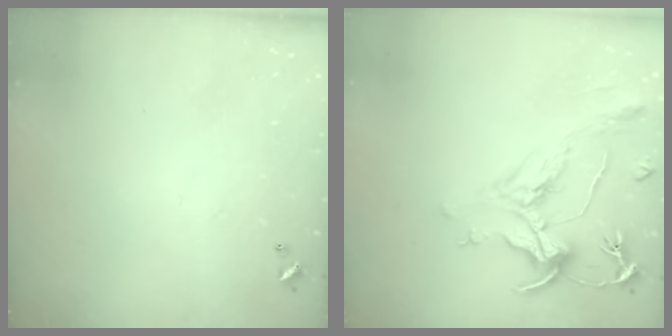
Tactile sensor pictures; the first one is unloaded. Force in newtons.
{"total": 2.1, "press": 1.7, "slide": 1.3}